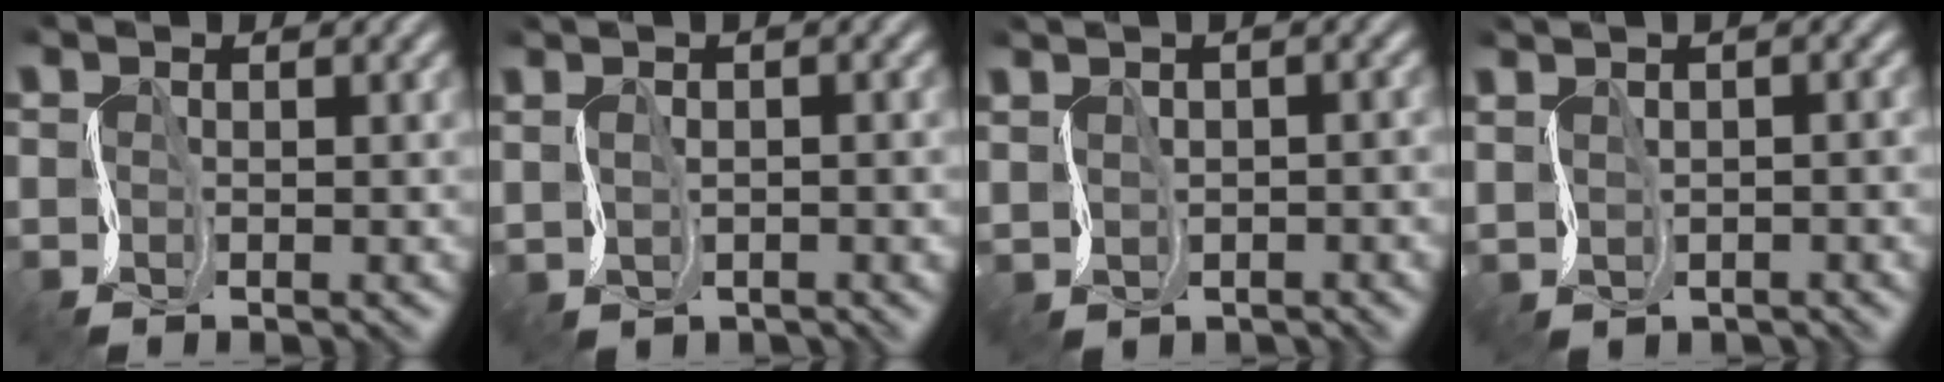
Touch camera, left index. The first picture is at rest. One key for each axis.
{"total": 0.6, "fx": -0.3, "fy": -0.6, "fz": 0.0, "tx": -0.012, "ty": -0.010, "tz": 0.009}
{"total": 0.6, "fx": -0.5, "fy": -0.3, "fz": -0.2, "tx": -0.003, "ty": -0.011, "tz": 0.001}
{"total": 0.8, "fx": -0.3, "fy": -0.7, "fz": -0.3, "tx": -0.003, "ty": -0.010, "tz": 0.004}